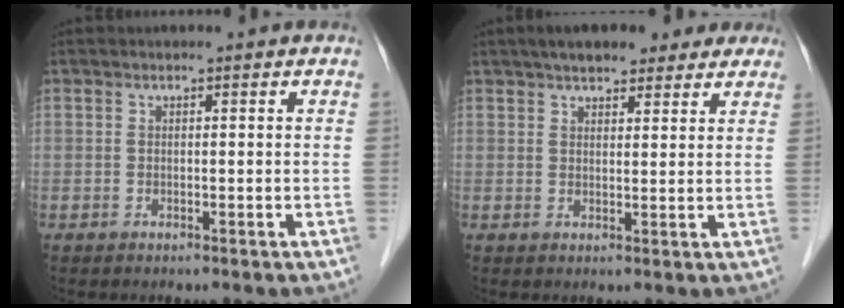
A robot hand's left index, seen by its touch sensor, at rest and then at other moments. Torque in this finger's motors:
{"motor_torque": [0.28, -0.28, 0.15, 0.03]}